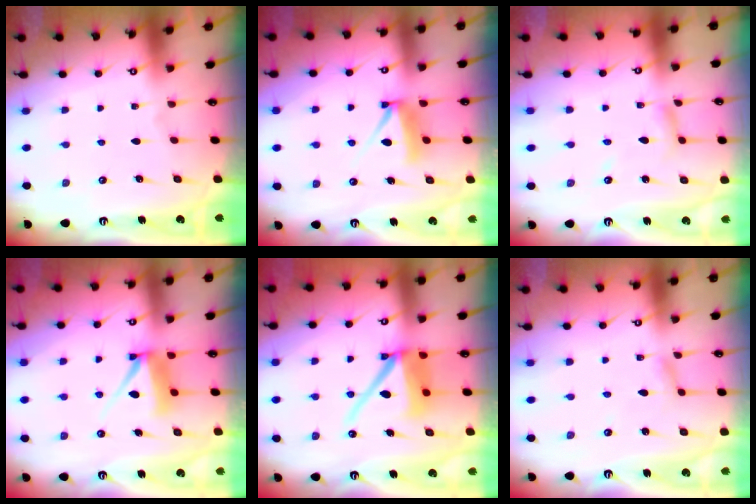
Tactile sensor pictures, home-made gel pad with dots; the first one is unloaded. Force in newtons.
{"total": 9.3, "press": 9.3, "slide": 0.9}
{"total": 5.3, "press": 5.3, "slide": 0.5}
{"total": 8.2, "press": 8.2, "slide": 0.8}
{"total": 11.9, "press": 11.8, "slide": 1.5}
{"total": 3.0, "press": 3.0, "slide": 0.3}